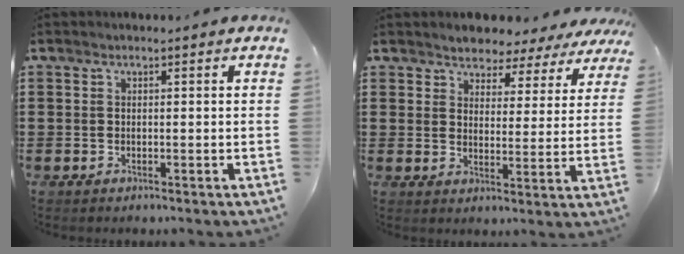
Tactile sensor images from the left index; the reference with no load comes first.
{"total": 4.0, "force": [3.9, 0.9, -0.3], "torque": [-0.020, -0.024, 0.065]}